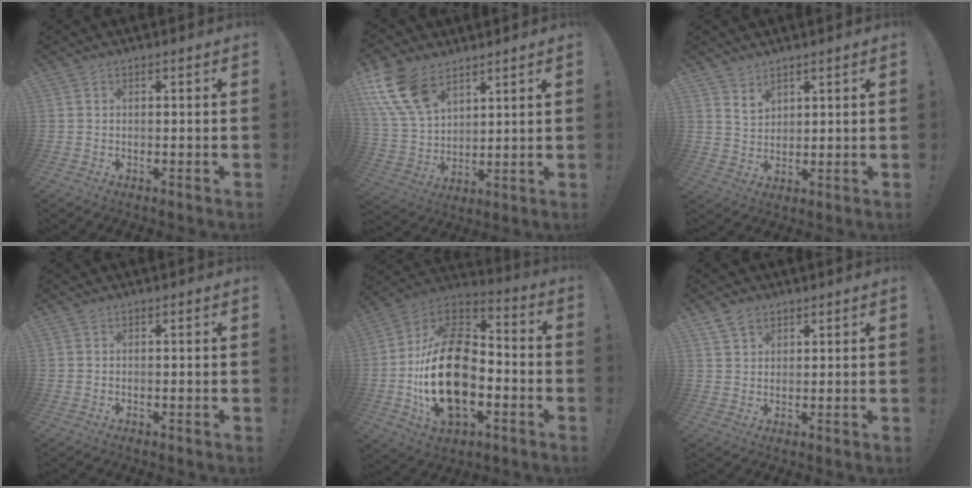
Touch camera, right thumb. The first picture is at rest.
{"total": 15.7, "force": [9.2, 9.1, 9.0], "torque": [-0.201, -0.040, 0.175]}
{"total": 4.5, "force": [3.7, 2.2, 1.0], "torque": [-0.009, -0.028, 0.068]}
{"total": 0.0}
{"total": 27.7, "force": [-4.7, 17.4, 21.1], "torque": [-0.375, 0.030, -0.067]}
{"total": 4.3, "force": [2.8, 2.9, 1.7], "torque": [-0.033, -0.004, 0.053]}